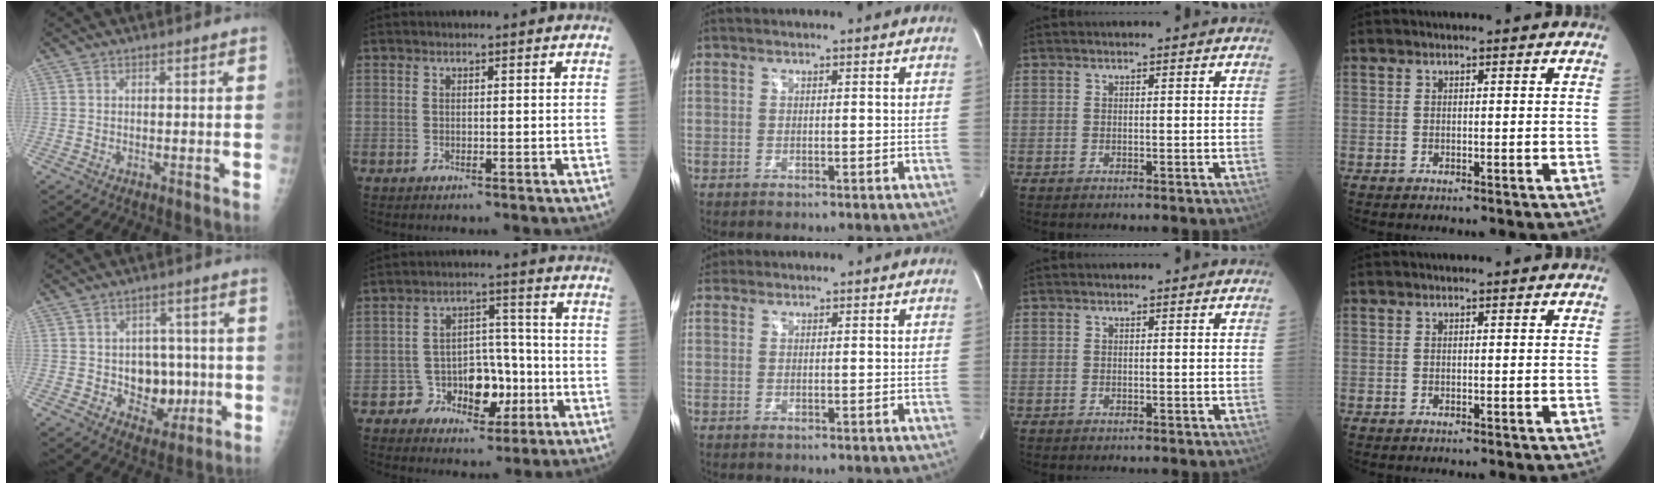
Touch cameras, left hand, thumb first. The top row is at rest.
{"thumb": {"total": 8.8, "force": [-1.2, 6.9, 5.3], "torque": [-0.025, 0.011, -0.007]}, "index": {"total": 8.1, "force": [-3.0, 5.8, 4.9], "torque": [-0.069, 0.024, -0.041]}, "middle": {"total": 1.6, "force": [1.1, 1.2, -0.1], "torque": [0.006, 0.015, 0.016]}}